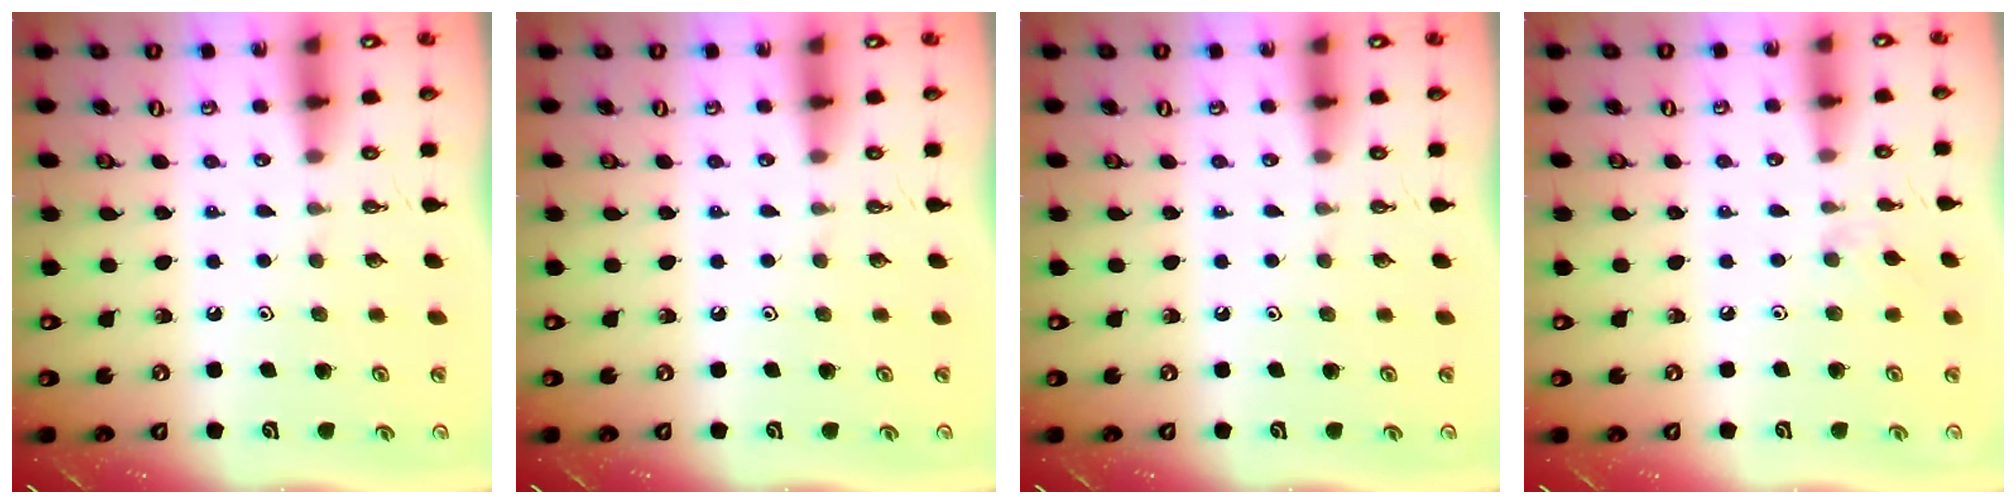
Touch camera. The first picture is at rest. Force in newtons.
{"total": 0.0}
{"total": 0.0}
{"total": 4.3, "press": 4.3, "slide": 0.7}